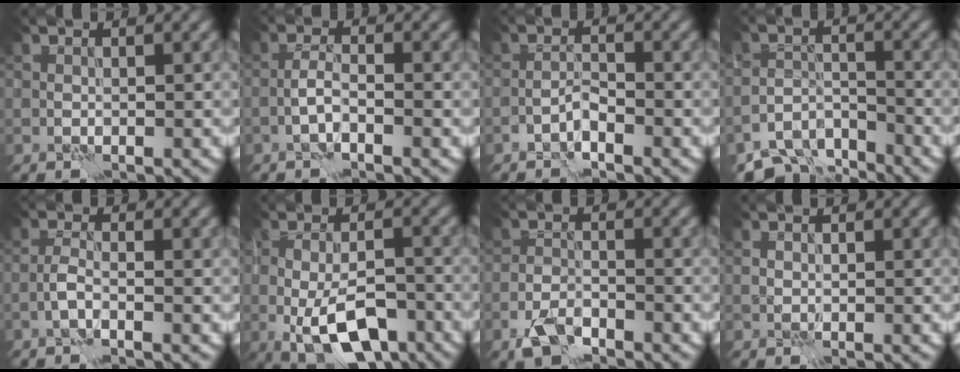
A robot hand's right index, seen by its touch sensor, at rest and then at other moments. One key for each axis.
{"total": 1.7, "fx": -0.9, "fy": 0.1, "fz": 1.4, "tx": -0.029, "ty": 0.007, "tz": -0.020}
{"total": 1.3, "fx": -1.1, "fy": -0.1, "fz": 0.6, "tx": -0.013, "ty": 0.008, "tz": -0.023}
{"total": 5.9, "fx": -5.3, "fy": 2.0, "fz": 1.7, "tx": -0.025, "ty": -0.013, "tz": -0.099}
{"total": 1.4, "fx": -0.7, "fy": 0.0, "fz": 1.1, "tx": -0.027, "ty": 0.004, "tz": -0.018}
{"total": 7.7, "fx": -3.5, "fy": 3.2, "fz": 6.0, "tx": -0.110, "ty": -0.010, "tz": -0.054}
{"total": 2.8, "fx": -2.2, "fy": 0.9, "fz": 1.6, "tx": -0.033, "ty": 0.001, "tz": -0.048}
{"total": 0.6, "fx": 0.4, "fy": -0.3, "fz": -0.2, "tx": 0.000, "ty": -0.001, "tz": 0.011}